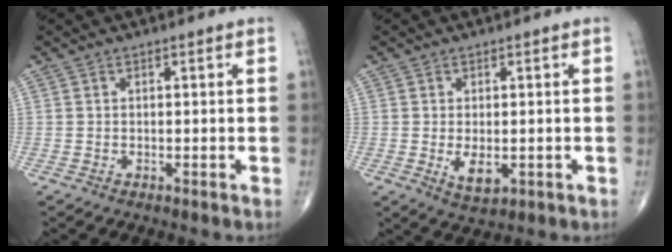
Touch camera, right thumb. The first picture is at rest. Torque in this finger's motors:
{"motor_torque": [-0.28, 0.48, 0.32, 0.27, 0.14]}